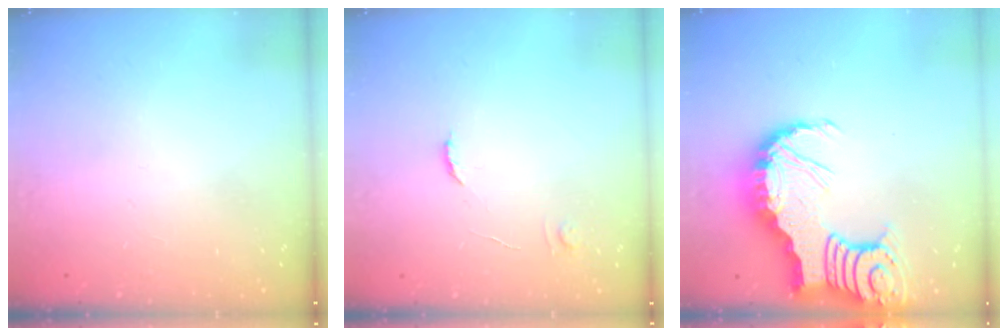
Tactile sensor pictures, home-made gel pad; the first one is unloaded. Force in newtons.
{"total": 6.7, "press": 6.7, "slide": 0.6}
{"total": 13.7, "press": 13.6, "slide": 1.9}